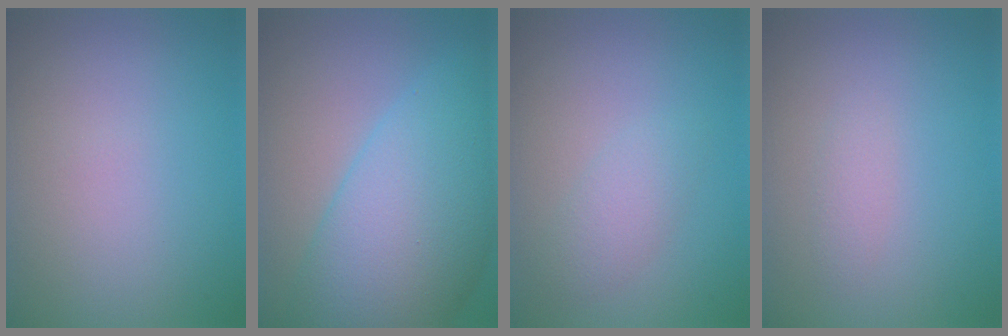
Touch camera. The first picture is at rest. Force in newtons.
{"total": 11.5, "press": 11.5, "slide": 0.4}
{"total": 2.1, "press": 2.1, "slide": 0.1}
{"total": 0.9, "press": 0.9, "slide": 0.0}